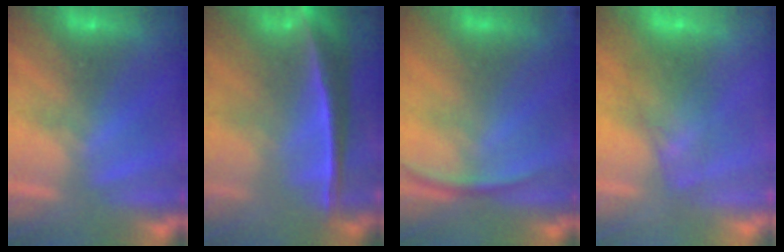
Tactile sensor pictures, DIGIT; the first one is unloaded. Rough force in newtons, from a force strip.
{"total": 7.7}
{"total": 2.8}
{"total": 2.5}